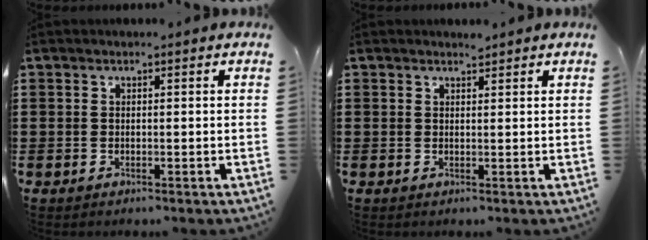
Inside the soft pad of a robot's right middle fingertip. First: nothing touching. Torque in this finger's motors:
{"motor_torque": [-0.03, -0.01, -0.02, -0.01]}